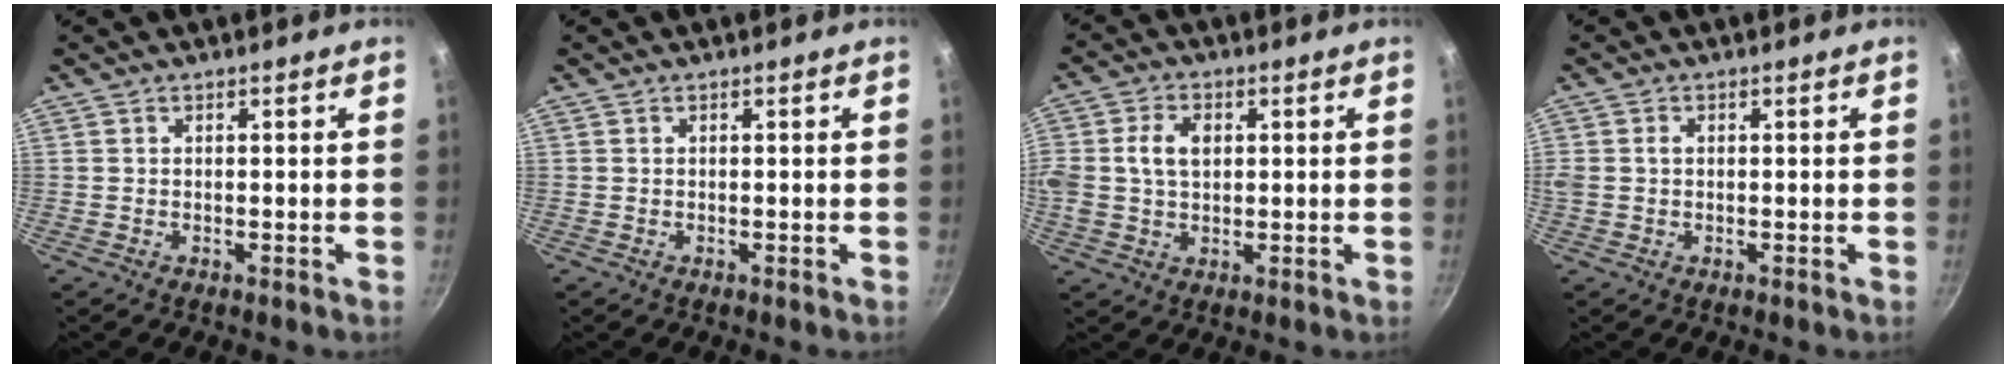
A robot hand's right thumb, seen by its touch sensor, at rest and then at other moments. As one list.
[{"total": 0.0}, {"total": 7.7, "force": [1.3, 5.3, 5.5], "torque": [-0.110, 0.009, 0.029]}, {"total": 2.1, "force": [0.2, 1.6, 1.3], "torque": [-0.035, 0.011, 0.009]}]